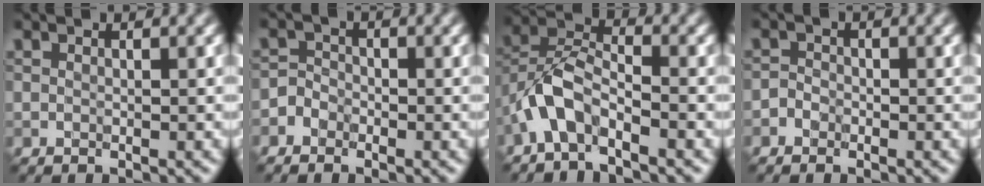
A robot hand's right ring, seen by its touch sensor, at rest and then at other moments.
{"total": 1.7, "force": [-1.1, 1.3, 0.4], "torque": [0.001, 0.010, -0.025]}
{"total": 4.3, "force": [-2.6, 1.6, 3.0], "torque": [-0.055, 0.014, -0.058]}
{"total": 1.2, "force": [-0.7, 0.9, 0.3], "torque": [0.004, 0.003, -0.019]}